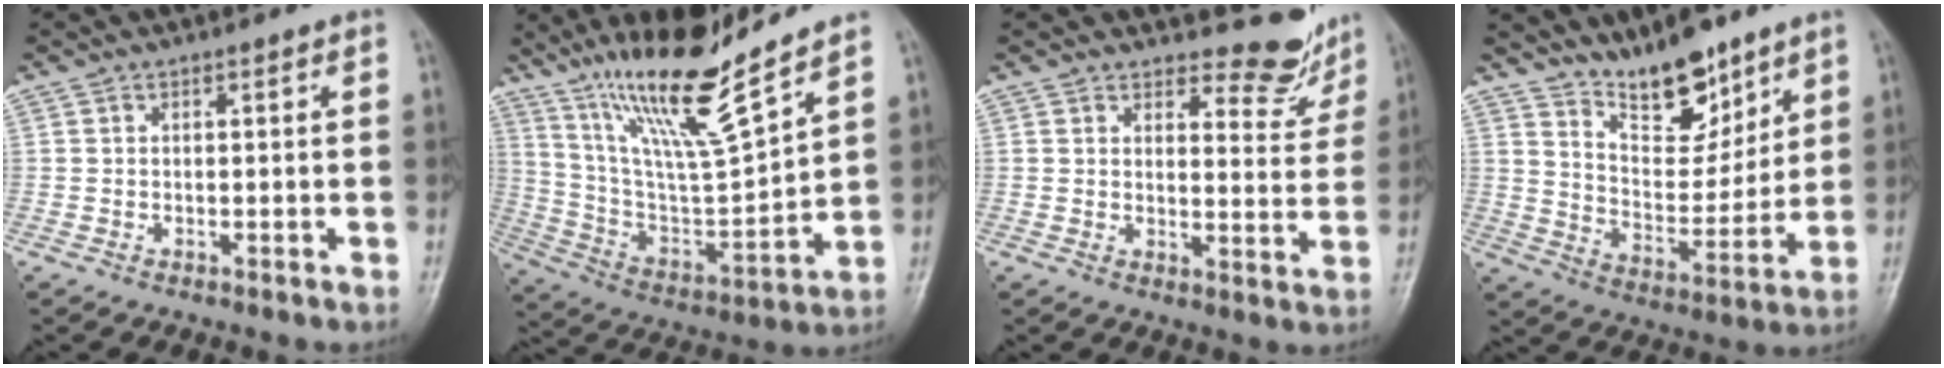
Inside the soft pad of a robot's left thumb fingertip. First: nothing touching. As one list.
[{"total": 18.0, "force": [13.7, 1.6, 11.6], "torque": [-0.190, -0.076, 0.261]}, {"total": 7.3, "force": [6.8, 2.4, 1.0], "torque": [0.013, -0.067, 0.082]}, {"total": 12.6, "force": [9.8, 5.0, 6.2], "torque": [-0.064, -0.077, 0.179]}]